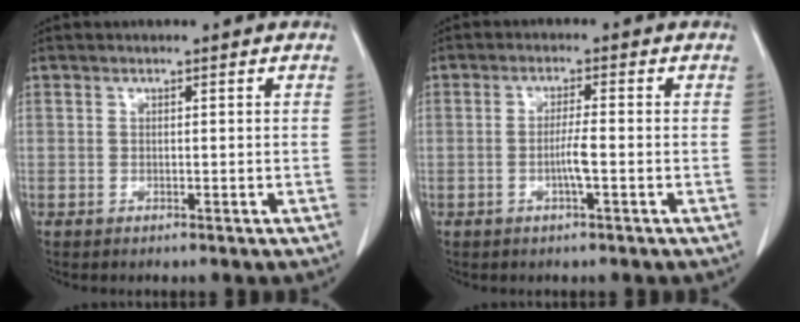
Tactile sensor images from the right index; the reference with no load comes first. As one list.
[{"total": 3.2, "force": [-0.9, -0.1, 3.1], "torque": [-0.060, -0.002, -0.018]}]